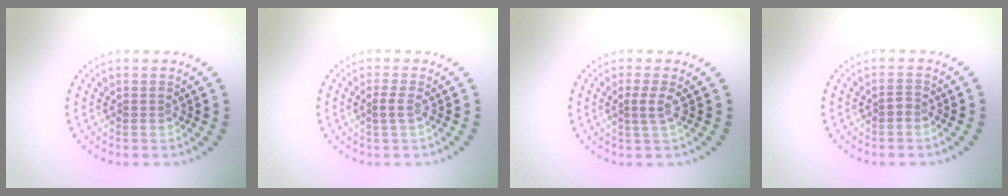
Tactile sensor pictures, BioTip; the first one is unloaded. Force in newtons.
{"total": 0.9, "press": 0.7, "slide": 0.4}
{"total": 1.5, "press": 1.0, "slide": 1.2}
{"total": 0.6, "press": 0.5, "slide": 0.3}